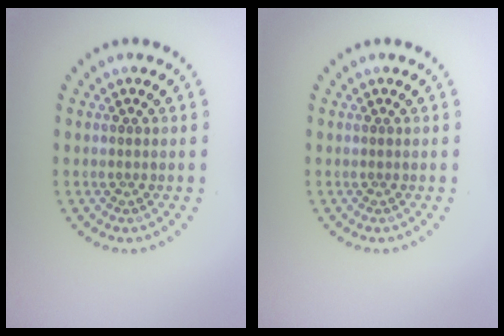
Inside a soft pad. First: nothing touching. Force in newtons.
{"total": 0.0}